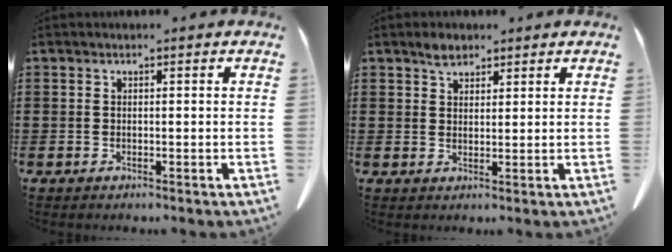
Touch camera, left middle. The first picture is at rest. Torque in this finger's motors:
{"motor_torque": [0.15, -0.14, 0.03, 0.01]}